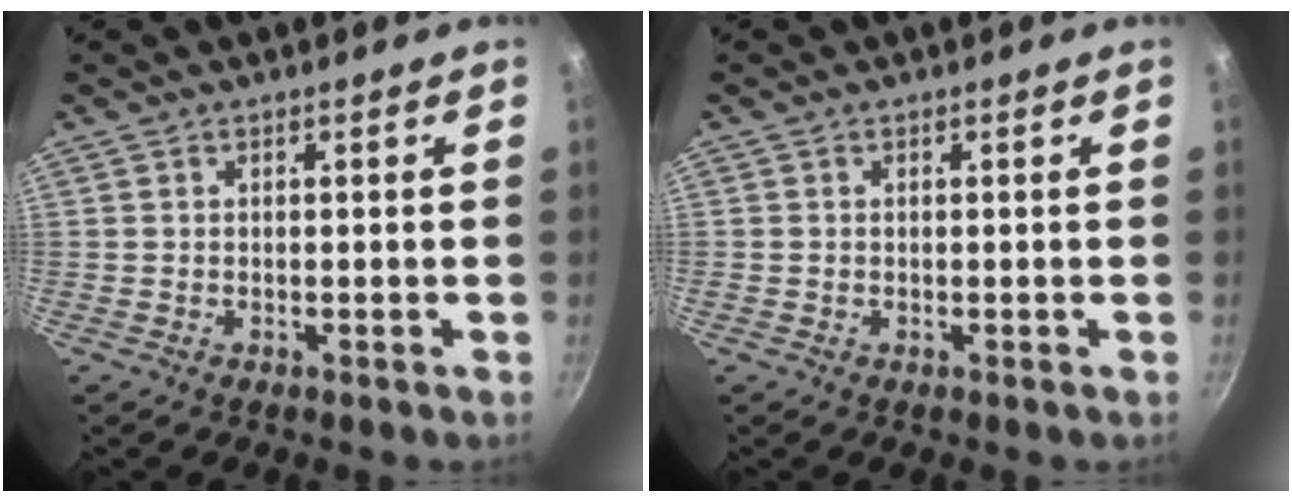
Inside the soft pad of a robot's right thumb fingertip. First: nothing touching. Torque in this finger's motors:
{"motor_torque": [-0.17, -0.12, 0.16, 0.07, 0.00]}